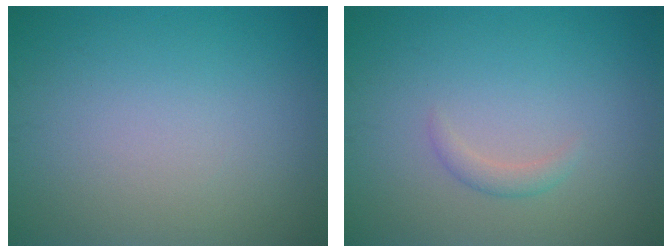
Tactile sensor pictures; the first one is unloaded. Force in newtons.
{"total": 1.1, "press": 1.1, "slide": 0.1}